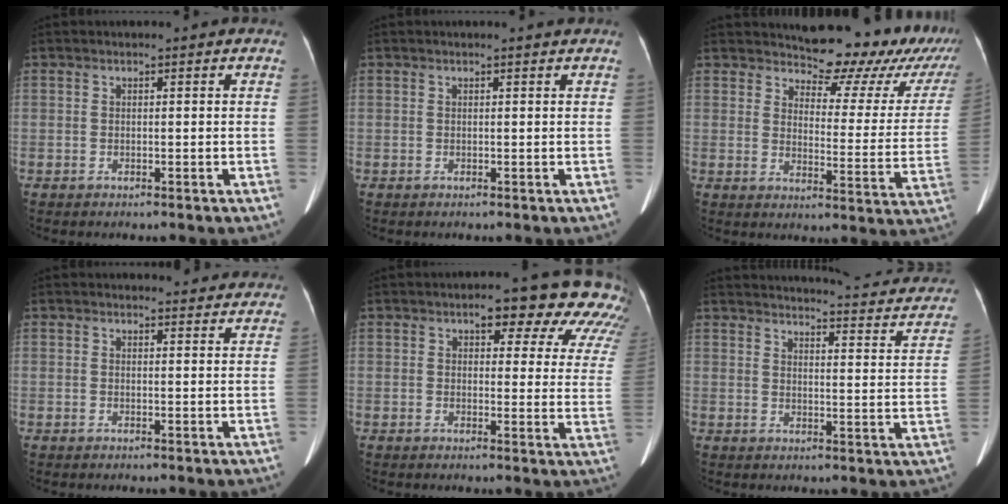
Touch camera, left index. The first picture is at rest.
{"total": 0.7, "force": [0.7, -0.1, 0.1], "torque": [-0.009, -0.003, 0.009]}
{"total": 12.8, "force": [11.9, 4.7, 0.6], "torque": [0.034, -0.037, 0.096]}
{"total": 5.1, "force": [4.9, 1.4, 0.6], "torque": [0.002, 0.000, 0.043]}
{"total": 14.0, "force": [10.8, 4.9, 7.4], "torque": [-0.055, 0.003, 0.102]}
{"total": 23.2, "force": [21.9, 3.6, 6.8], "torque": [-0.075, -0.063, 0.238]}